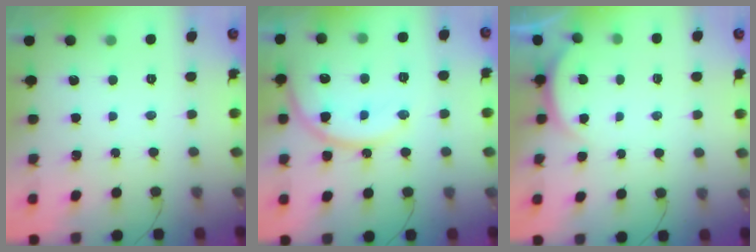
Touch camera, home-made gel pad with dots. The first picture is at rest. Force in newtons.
{"total": 15.2, "press": 15.1, "slide": 1.5}
{"total": 2.4, "press": 2.4, "slide": 0.6}